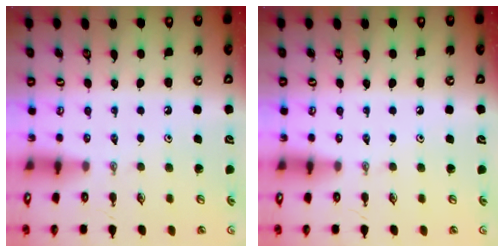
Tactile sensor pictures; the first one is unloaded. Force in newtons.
{"total": 0.0}